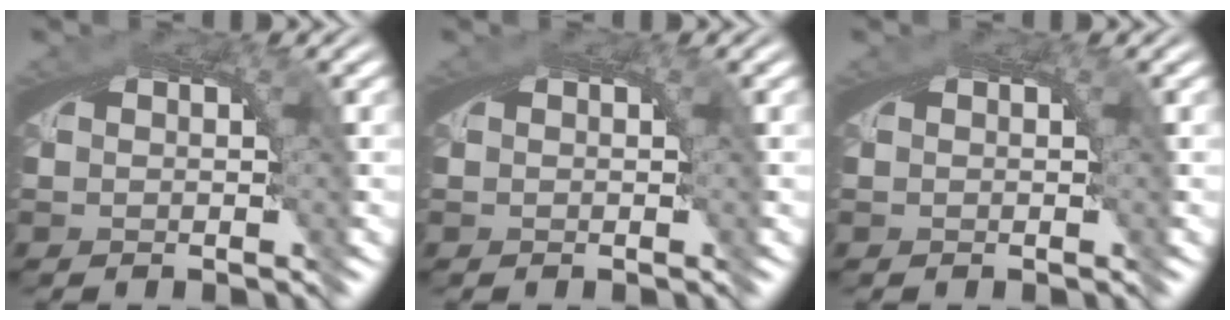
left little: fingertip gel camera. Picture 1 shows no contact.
{"total": 0.0}
{"total": 0.0}